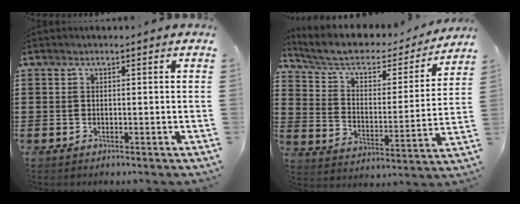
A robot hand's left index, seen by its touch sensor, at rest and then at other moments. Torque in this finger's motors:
{"motor_torque": [0.99, -1.14, 0.16, 0.10]}